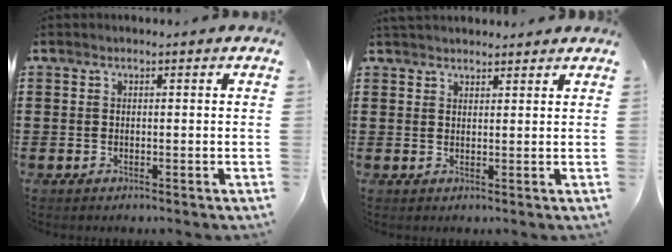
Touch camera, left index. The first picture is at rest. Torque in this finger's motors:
{"motor_torque": [0.25, 0.21, 0.55, 0.13]}